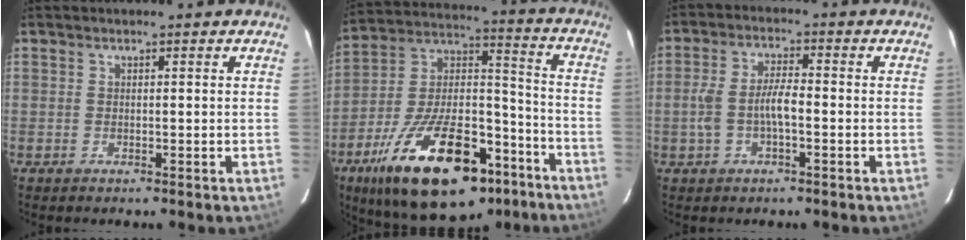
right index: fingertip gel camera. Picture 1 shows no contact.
{"total": 30.2, "force": [-18.0, 13.0, 20.4], "torque": [-0.354, 0.005, -0.271]}
{"total": 6.0, "force": [-1.5, 2.0, 5.5], "torque": [-0.114, 0.008, -0.025]}